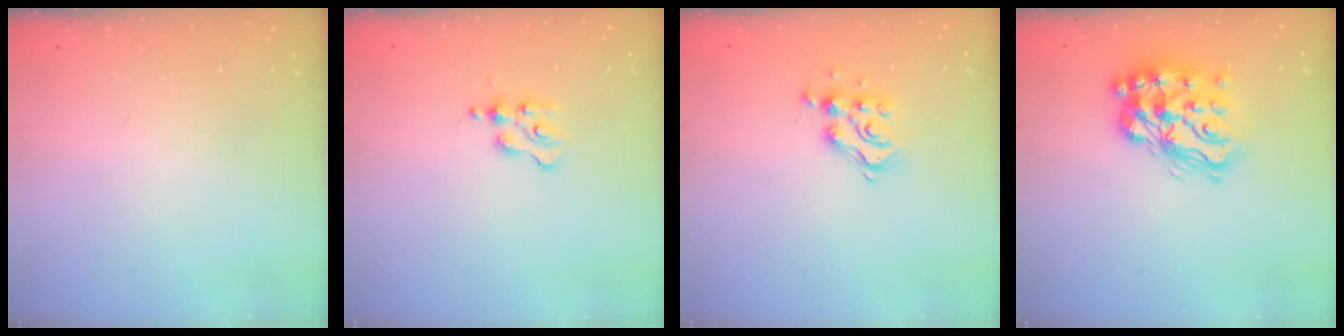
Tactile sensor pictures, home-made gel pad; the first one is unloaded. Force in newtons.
{"total": 1.7, "press": 1.7, "slide": 0.2}
{"total": 9.7, "press": 9.7, "slide": 0.7}
{"total": 17.2, "press": 17.1, "slide": 1.3}